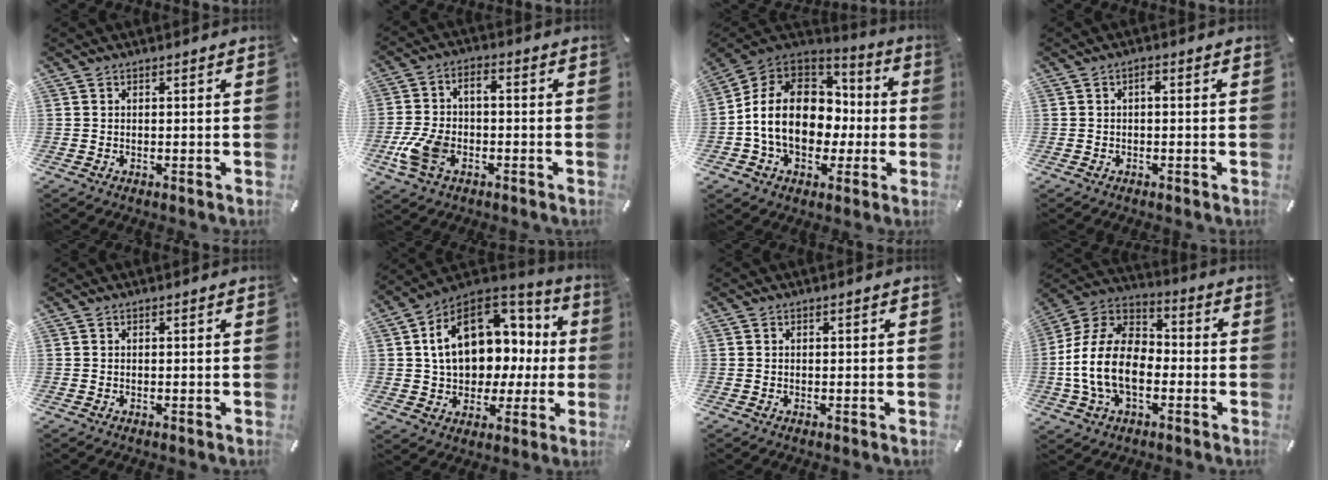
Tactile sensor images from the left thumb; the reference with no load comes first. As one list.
[{"total": 8.9, "force": [-3.2, 5.3, 6.4], "torque": [-0.140, 0.011, -0.059]}, {"total": 16.9, "force": [-1.5, 13.6, 9.8], "torque": [-0.211, 0.018, -0.020]}, {"total": 1.1, "force": [-0.2, 0.5, 1.0], "torque": [-0.020, 0.005, -0.007]}, {"total": 0.0}, {"total": 18.2, "force": [4.2, 13.2, 11.8], "torque": [-0.191, -0.011, 0.079]}, {"total": 0.0}, {"total": 15.8, "force": [-4.8, 10.6, 10.7], "torque": [-0.237, 0.030, -0.093]}]